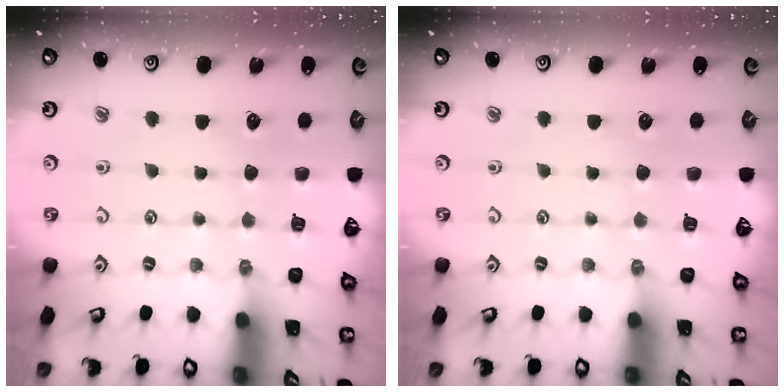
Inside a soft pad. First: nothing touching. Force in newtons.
{"total": 0.0}